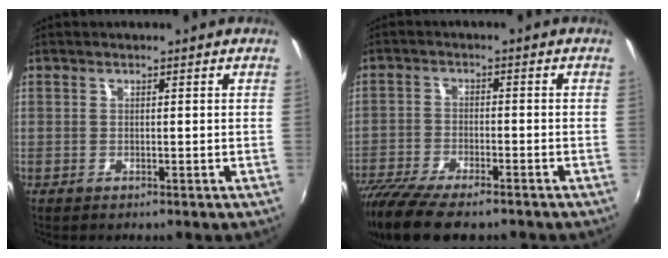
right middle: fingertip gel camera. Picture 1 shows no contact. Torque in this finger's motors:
{"motor_torque": [1.10, -1.03, 0.45, 0.17]}